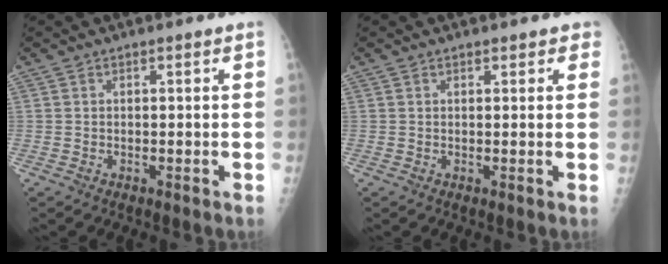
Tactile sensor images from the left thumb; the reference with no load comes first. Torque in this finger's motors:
{"motor_torque": [-0.19, 0.03, -0.16, 0.26, -0.04]}